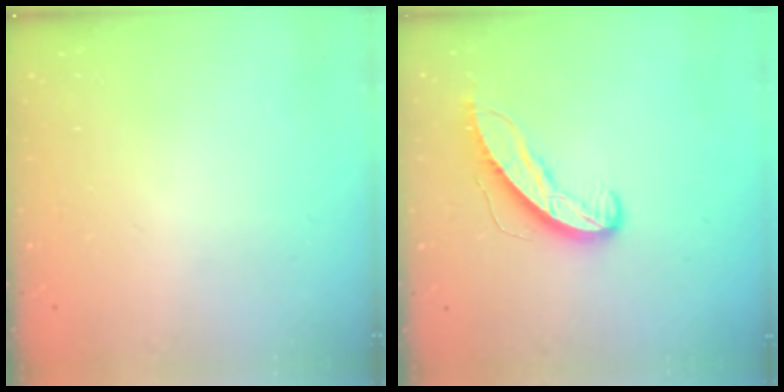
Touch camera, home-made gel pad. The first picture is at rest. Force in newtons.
{"total": 8.9, "press": 8.9, "slide": 0.6}